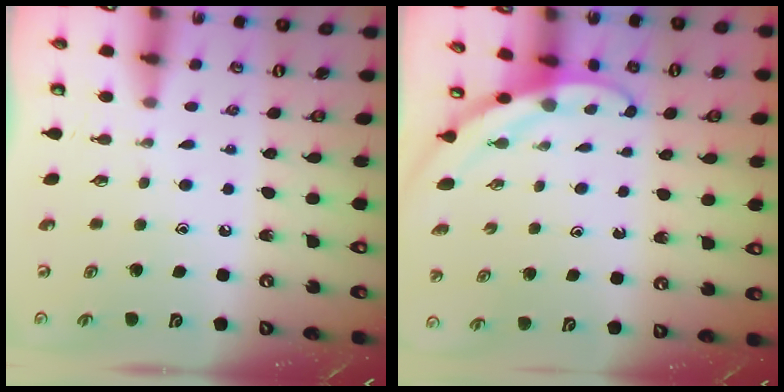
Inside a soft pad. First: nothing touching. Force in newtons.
{"total": 3.1, "press": 3.1, "slide": 0.1}